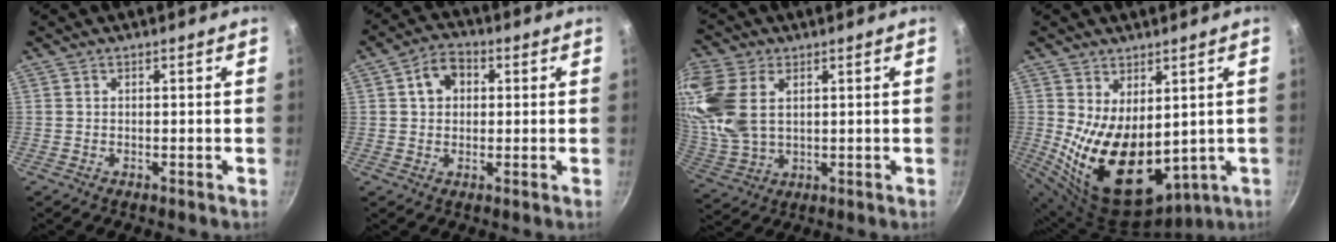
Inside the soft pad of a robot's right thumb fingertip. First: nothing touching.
{"total": 6.4, "force": [1.5, 4.9, 3.9], "torque": [-0.040, 0.012, 0.017]}
{"total": 15.5, "force": [4.5, 9.9, 11.0], "torque": [-0.240, -0.005, 0.097]}
{"total": 16.9, "force": [0.8, 10.1, 13.5], "torque": [-0.208, -0.041, 0.046]}